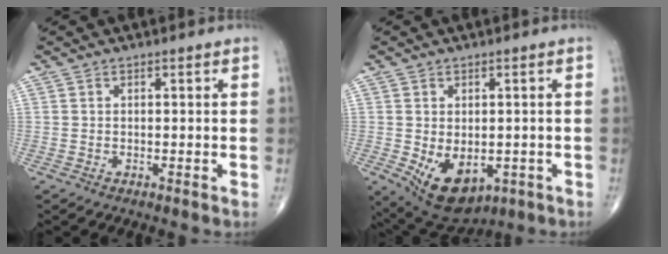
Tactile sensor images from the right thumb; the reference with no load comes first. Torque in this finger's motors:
{"motor_torque": [-0.22, 0.66, 0.38, 0.20, 0.10]}